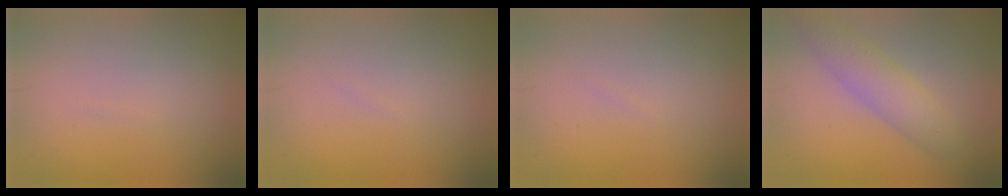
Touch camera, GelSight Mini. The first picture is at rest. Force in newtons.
{"total": 0.0}
{"total": 0.0}
{"total": 3.6, "press": 3.6, "slide": 0.1}